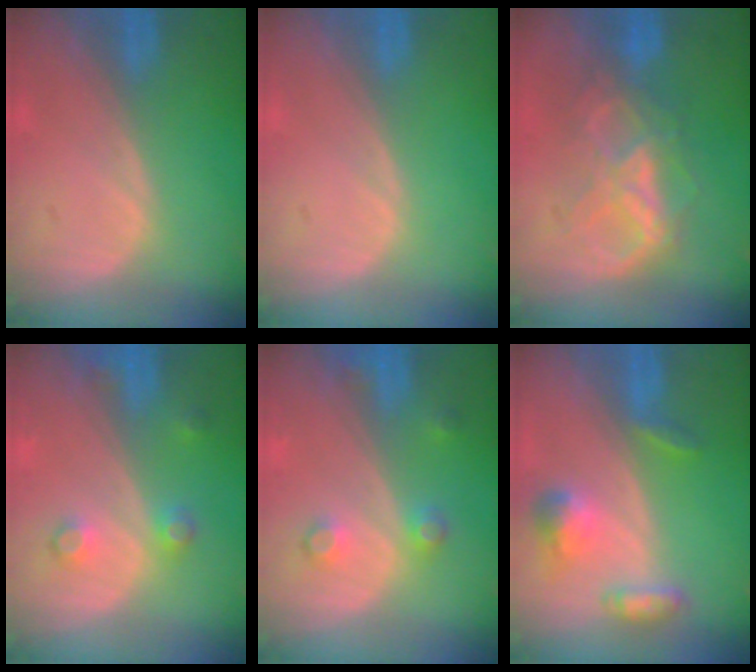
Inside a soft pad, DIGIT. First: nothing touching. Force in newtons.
{"total": 0.0}
{"total": 6.6, "press": 6.6, "slide": 0.3}
{"total": 3.8, "press": 3.4, "slide": 1.5}
{"total": 3.8, "press": 3.4, "slide": 1.5}
{"total": 5.7, "press": 5.3, "slide": 2.1}